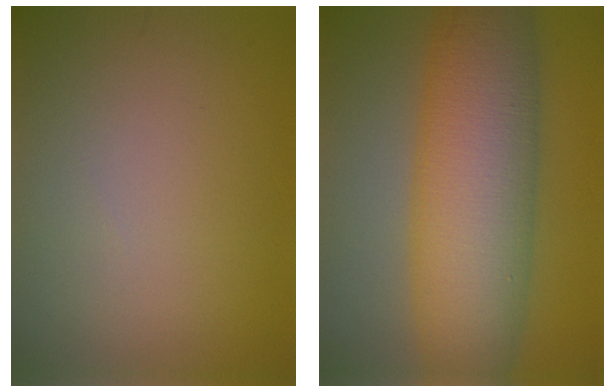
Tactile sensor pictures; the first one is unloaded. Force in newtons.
{"total": 11.7, "press": 11.7, "slide": 0.1}